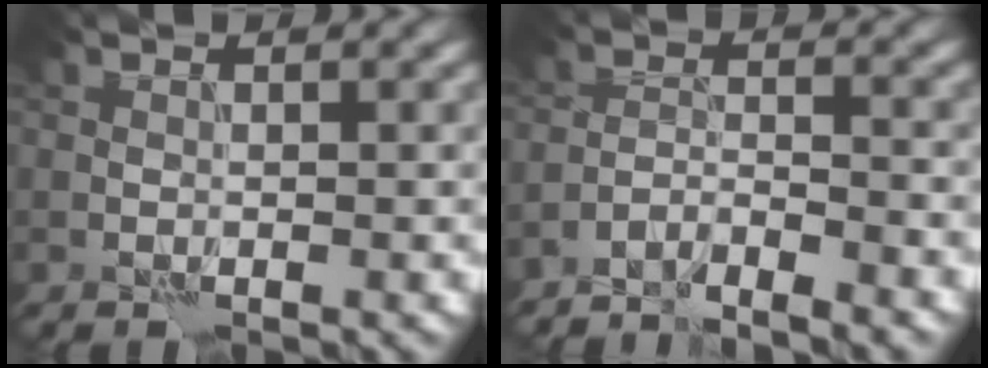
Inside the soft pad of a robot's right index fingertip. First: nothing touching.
{"total": 3.2, "force": [-3.0, 0.1, 1.0], "torque": [-0.015, 0.003, -0.061]}